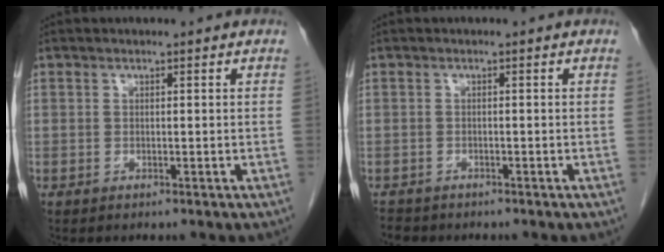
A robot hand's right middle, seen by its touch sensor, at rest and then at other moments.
{"total": 2.2, "force": [-2.0, 1.0, 0.2], "torque": [-0.009, -0.003, -0.031]}